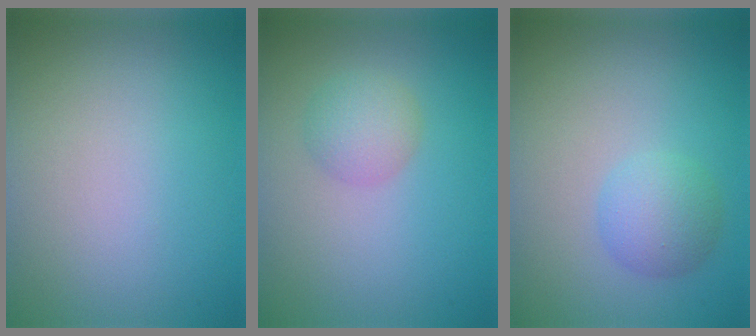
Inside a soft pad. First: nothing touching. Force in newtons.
{"total": 2.4, "press": 2.4, "slide": 0.1}
{"total": 2.8, "press": 2.8, "slide": 0.1}